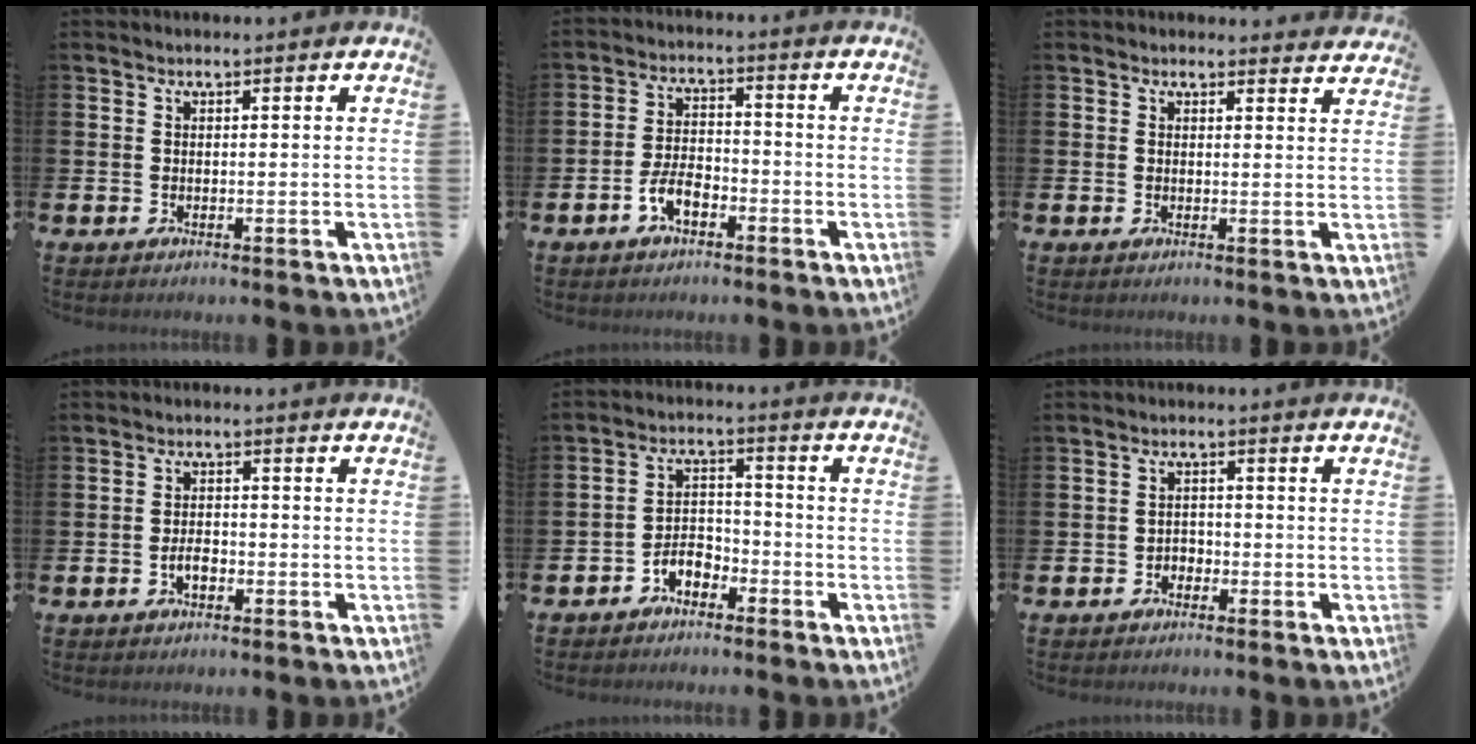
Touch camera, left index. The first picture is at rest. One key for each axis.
{"total": 4.3, "fx": -2.4, "fy": 2.1, "fz": 2.9, "tx": -0.065, "ty": 0.004, "tz": -0.048}
{"total": 1.6, "fx": 1.6, "fy": 0.4, "fz": -0.1, "tx": 0.010, "ty": -0.007, "tz": 0.027}
{"total": 2.3, "fx": -0.8, "fy": 1.2, "fz": 1.8, "tx": -0.028, "ty": 0.001, "tz": -0.017}
{"total": 3.8, "fx": -2.9, "fy": 2.0, "fz": 1.5, "tx": -0.031, "ty": 0.011, "tz": -0.059}
{"total": 1.7, "fx": -1.3, "fy": 1.1, "fz": 0.2, "tx": -0.009, "ty": 0.003, "tz": -0.028}